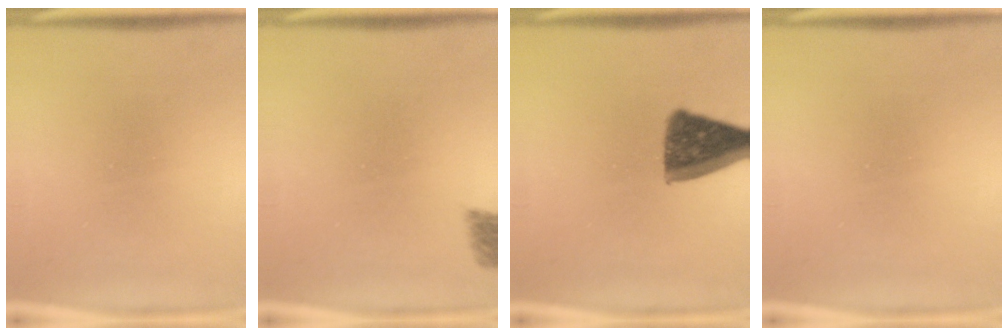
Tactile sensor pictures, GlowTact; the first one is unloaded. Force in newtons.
{"total": 2.7}
{"total": 10.9}
{"total": 0.0}